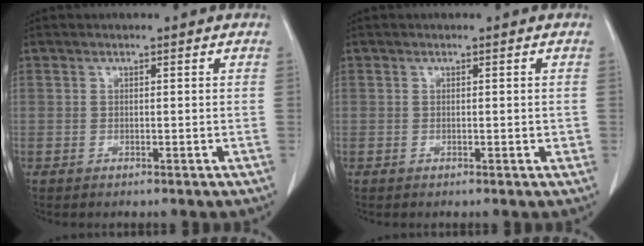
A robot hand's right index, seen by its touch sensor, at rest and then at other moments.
{"total": 1.0, "force": [-0.1, 0.4, 0.9], "torque": [-0.011, 0.000, 0.000]}